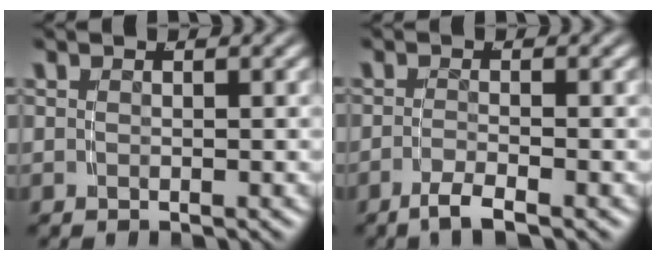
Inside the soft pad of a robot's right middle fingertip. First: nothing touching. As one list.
[{"total": 2.5, "force": [-2.0, -0.2, 1.4], "torque": [-0.032, -0.007, -0.033]}]